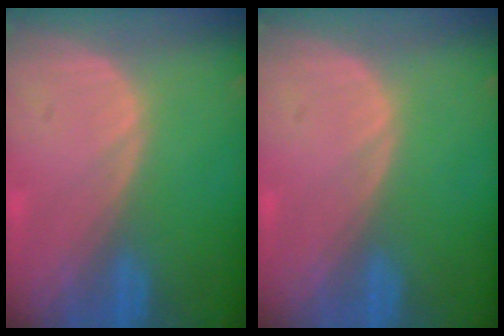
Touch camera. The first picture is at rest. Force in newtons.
{"total": 0.0}